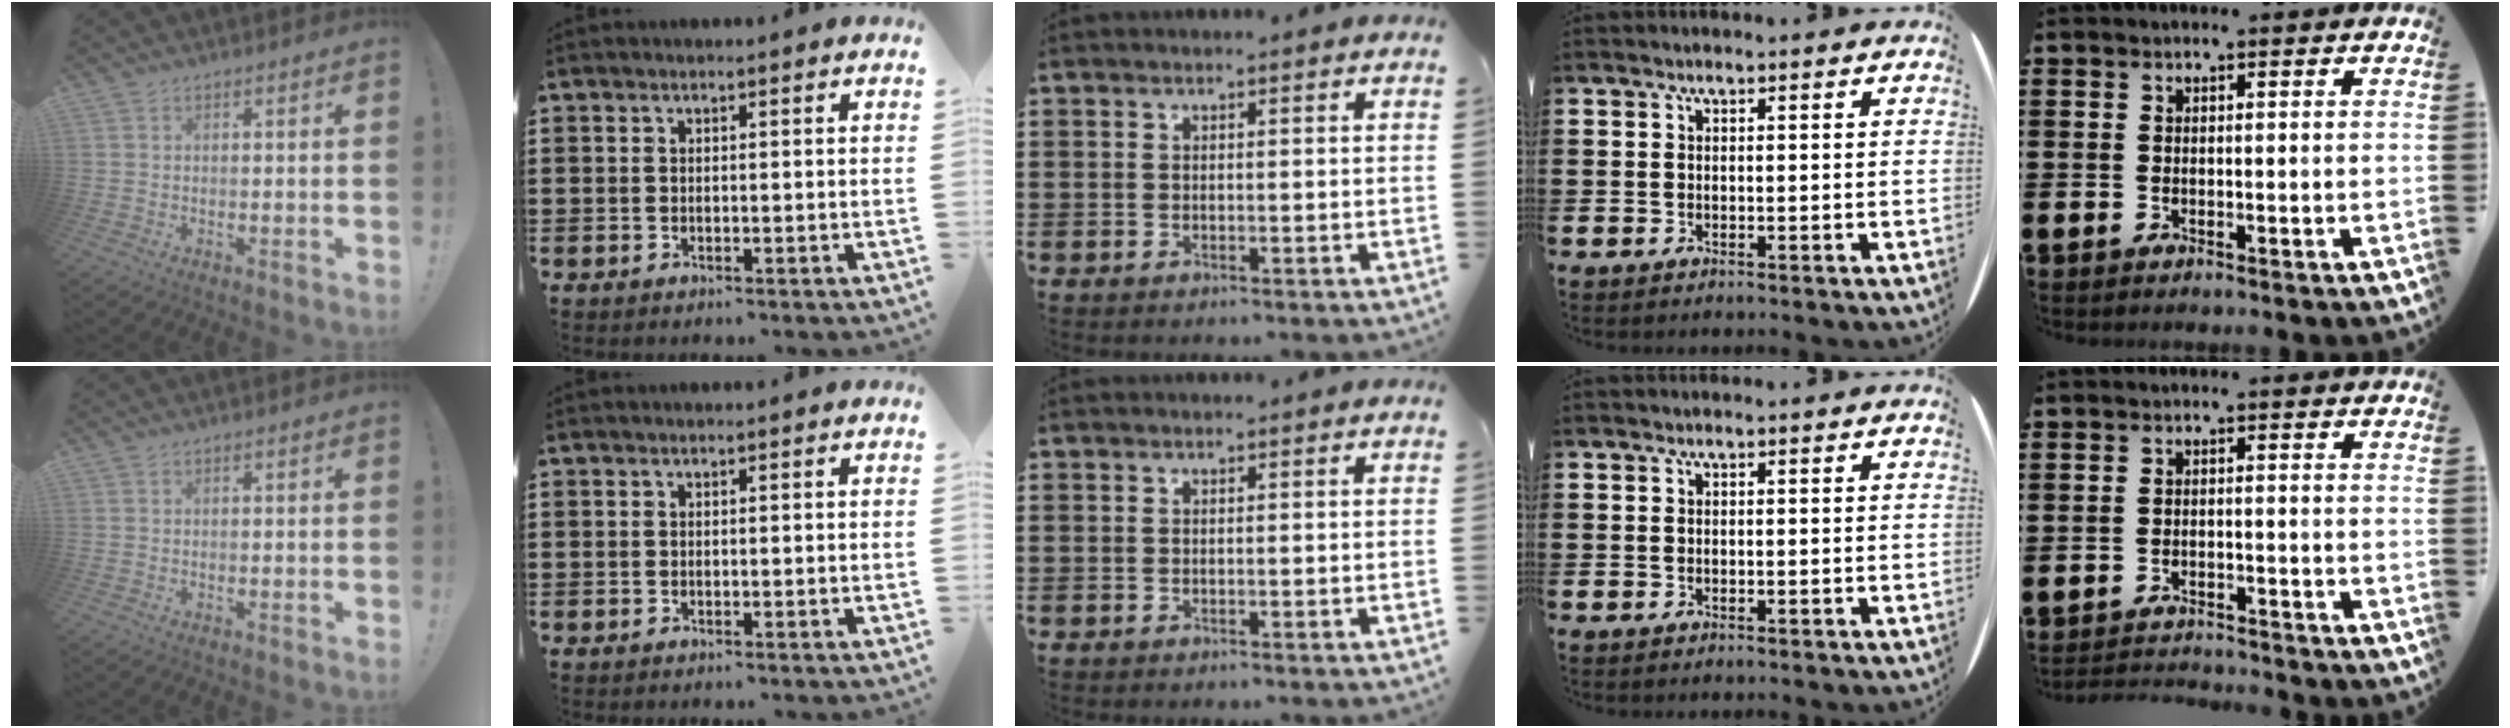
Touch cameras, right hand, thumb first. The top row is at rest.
{"little": {"total": 2.2, "force": [-2.2, 0.0, -0.2], "torque": [-0.003, 0.002, -0.048]}}